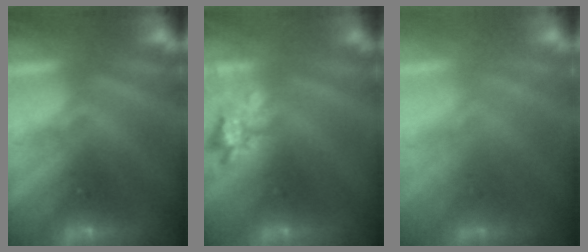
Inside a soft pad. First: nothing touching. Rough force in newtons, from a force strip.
{"total": 2.3}
{"total": 1.8}